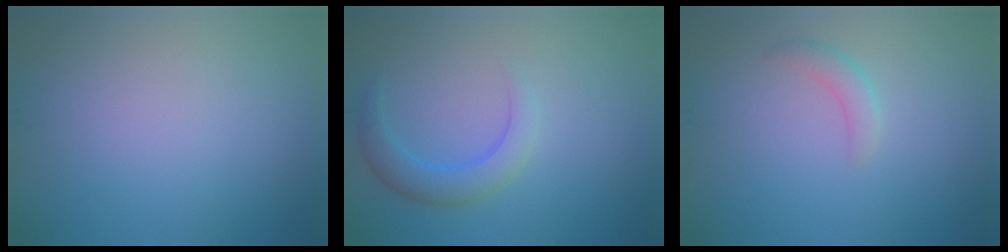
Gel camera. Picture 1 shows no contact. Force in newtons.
{"total": 3.0, "press": 3.0, "slide": 0.2}
{"total": 1.5, "press": 1.5, "slide": 0.1}